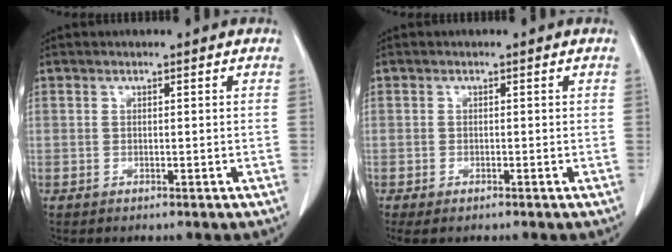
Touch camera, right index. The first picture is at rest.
{"total": 1.5, "force": [-1.0, 0.5, 1.0], "torque": [-0.020, -0.005, -0.014]}